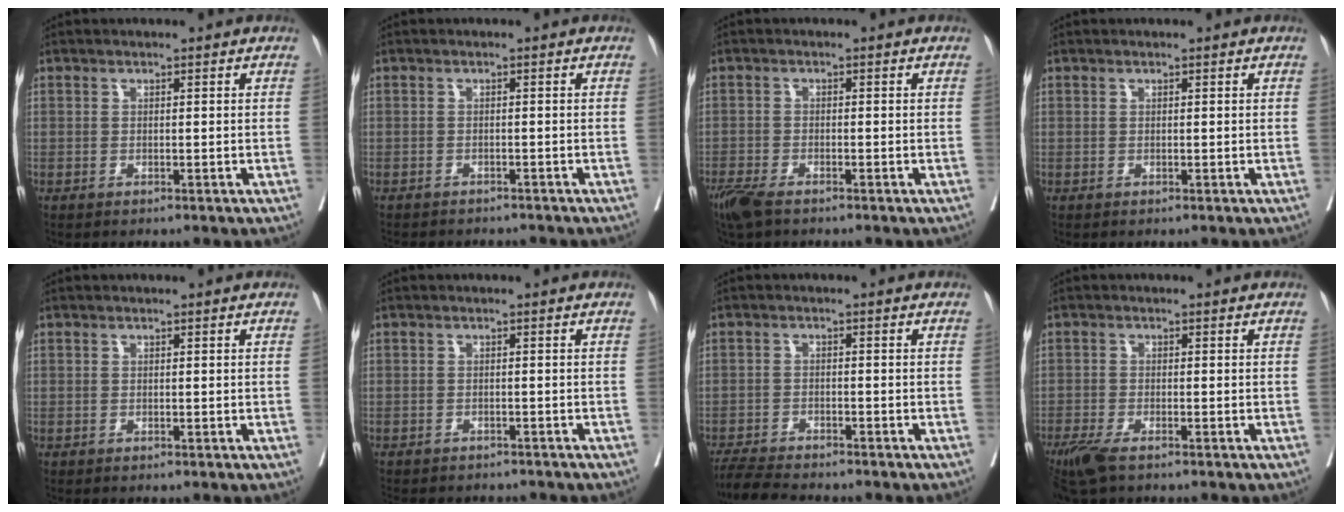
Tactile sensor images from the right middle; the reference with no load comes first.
{"total": 7.7, "force": [-7.1, 2.1, 2.2], "torque": [-0.028, -0.002, -0.089]}
{"total": 4.5, "force": [-3.4, 1.1, 2.7], "torque": [-0.057, -0.011, -0.062]}
{"total": 0.0}
{"total": 0.0}
{"total": 8.7, "force": [-7.8, 2.8, 2.6], "torque": [-0.043, -0.004, -0.096]}
{"total": 6.6, "force": [-6.2, 0.4, 2.3], "torque": [-0.037, -0.019, -0.106]}
{"total": 5.0, "force": [-3.5, 1.2, 3.3], "torque": [-0.067, -0.012, -0.064]}